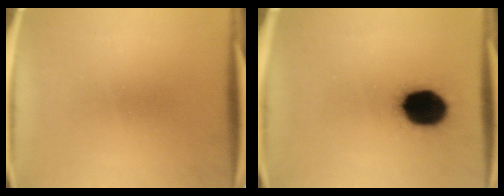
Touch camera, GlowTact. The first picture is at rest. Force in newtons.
{"total": 15.6}